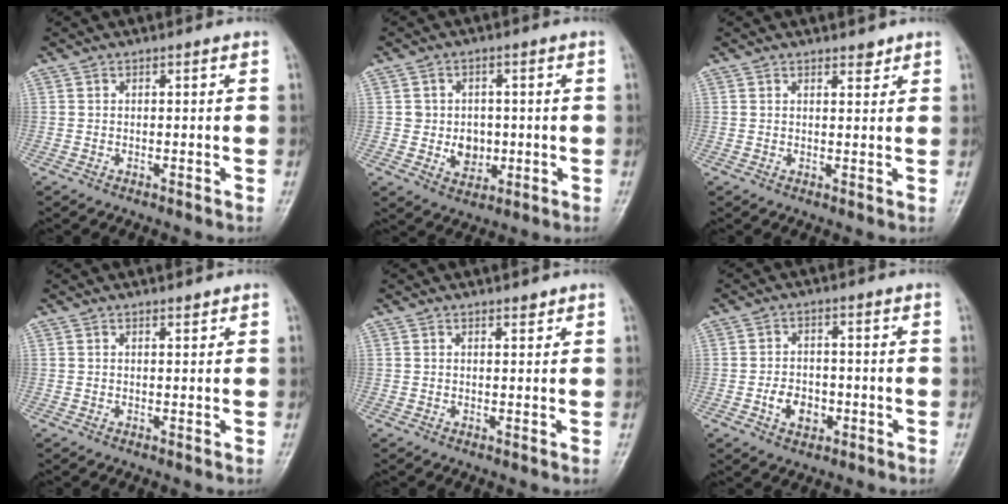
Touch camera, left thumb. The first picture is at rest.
{"total": 5.9, "force": [-0.4, 5.0, 3.1], "torque": [-0.016, 0.003, 0.000]}
{"total": 1.9, "force": [1.5, 0.8, 0.7], "torque": [0.000, -0.011, 0.021]}
{"total": 0.9, "force": [0.8, 0.3, 0.3], "torque": [-0.006, -0.007, 0.012]}
{"total": 1.2, "force": [1.0, 0.5, 0.5], "torque": [-0.004, -0.008, 0.014]}
{"total": 5.4, "force": [-1.6, 4.0, 3.2], "torque": [-0.038, 0.009, -0.027]}